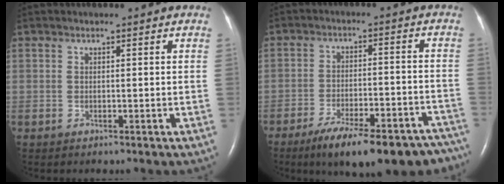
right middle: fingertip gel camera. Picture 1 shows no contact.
{"total": 20.6, "force": [-16.8, 5.4, 10.7], "torque": [-0.104, 0.012, -0.228]}